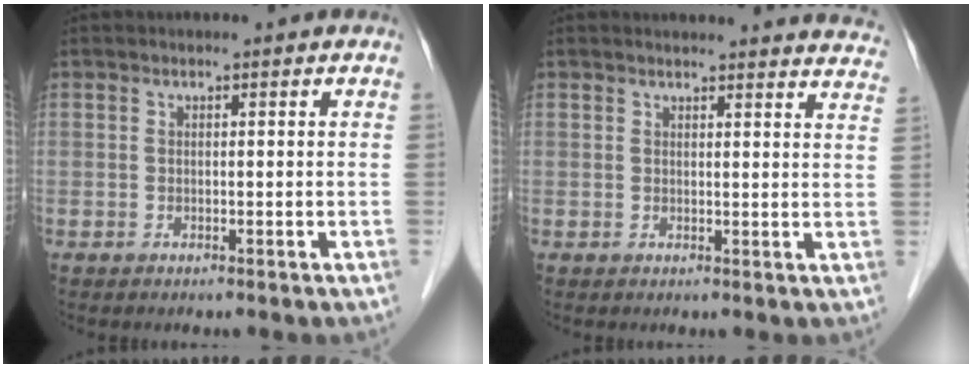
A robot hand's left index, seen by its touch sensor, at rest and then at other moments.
{"total": 15.3, "force": [15.0, 1.6, 2.6], "torque": [-0.009, -0.053, 0.141]}